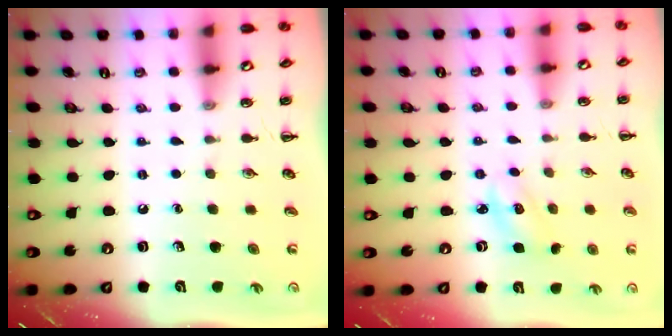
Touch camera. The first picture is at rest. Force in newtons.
{"total": 2.8, "press": 2.7, "slide": 0.7}